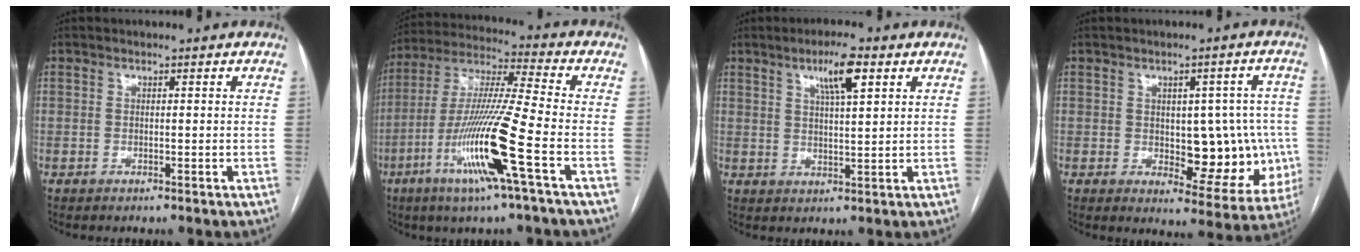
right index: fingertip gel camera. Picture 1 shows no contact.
{"total": 16.4, "force": [-6.3, -0.9, 15.1], "torque": [-0.306, -0.017, -0.123]}
{"total": 6.2, "force": [3.3, 0.8, 5.2], "torque": [-0.093, 0.004, 0.055]}
{"total": 12.3, "force": [-0.9, 5.9, 10.8], "torque": [-0.112, 0.014, 0.004]}